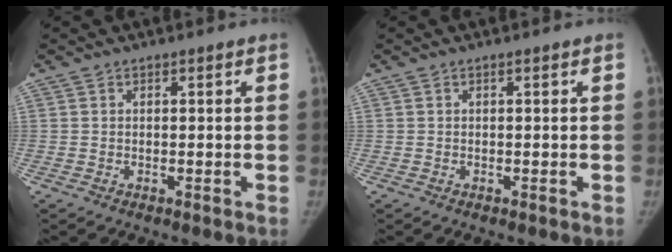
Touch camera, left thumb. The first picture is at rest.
{"total": 0.0}